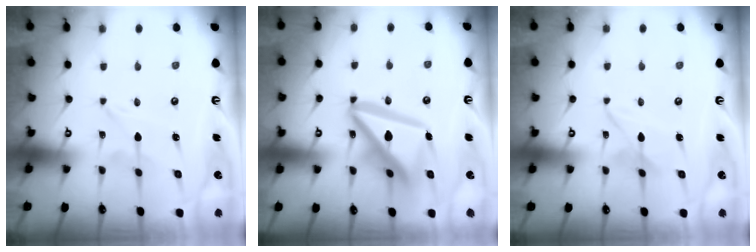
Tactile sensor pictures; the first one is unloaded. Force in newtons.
{"total": 19.2, "press": 19.1, "slide": 2.2}
{"total": 2.9, "press": 2.9, "slide": 0.3}